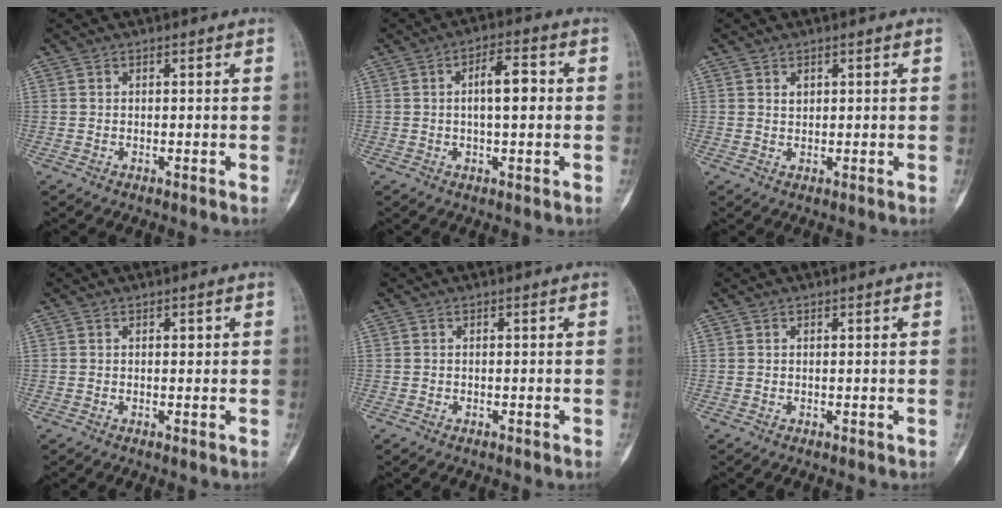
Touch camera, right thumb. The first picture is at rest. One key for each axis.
{"total": 6.9, "fx": 0.4, "fy": 2.7, "fz": 6.3, "tx": -0.093, "ty": 0.010, "tz": 0.000}
{"total": 1.2, "fx": 0.6, "fy": 0.8, "fz": 0.6, "tx": 0.000, "ty": -0.003, "tz": 0.011}
{"total": 1.1, "fx": 0.4, "fy": 0.6, "fz": 0.9, "tx": -0.004, "ty": 0.000, "tz": 0.005}
{"total": 0.0}
{"total": 0.0}